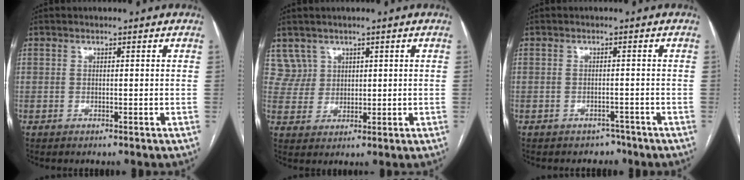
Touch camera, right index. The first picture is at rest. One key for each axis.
{"total": 4.3, "fx": 2.6, "fy": 3.4, "fz": -0.4, "tx": 0.016, "ty": 0.008, "tz": 0.055}
{"total": 2.4, "fx": -2.0, "fy": 1.4, "fz": 0.0, "tx": -0.001, "ty": 0.006, "tz": -0.025}